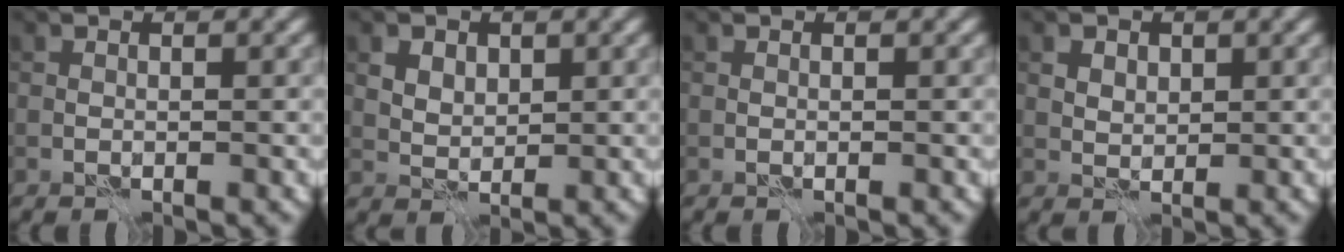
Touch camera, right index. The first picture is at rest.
{"total": 3.7, "force": [1.9, 2.4, 2.0], "torque": [-0.049, 0.008, 0.034]}
{"total": 0.0}
{"total": 2.5, "force": [1.4, 1.7, 1.2], "torque": [-0.027, 0.005, 0.024]}